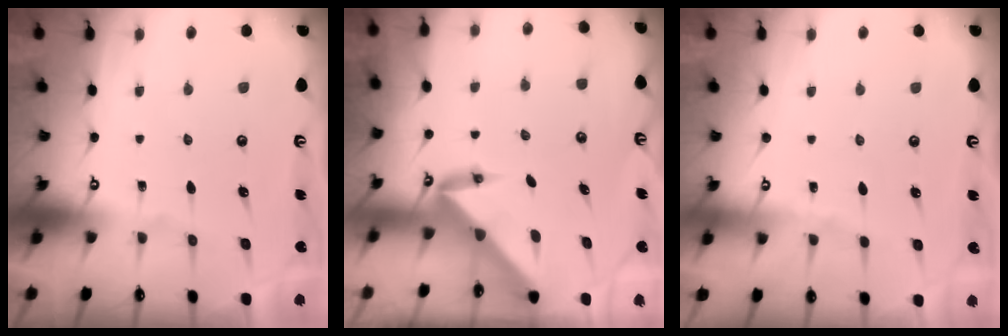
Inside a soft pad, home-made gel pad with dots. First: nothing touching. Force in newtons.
{"total": 3.9, "press": 3.9, "slide": 0.5}
{"total": 0.7, "press": 0.6, "slide": 0.3}